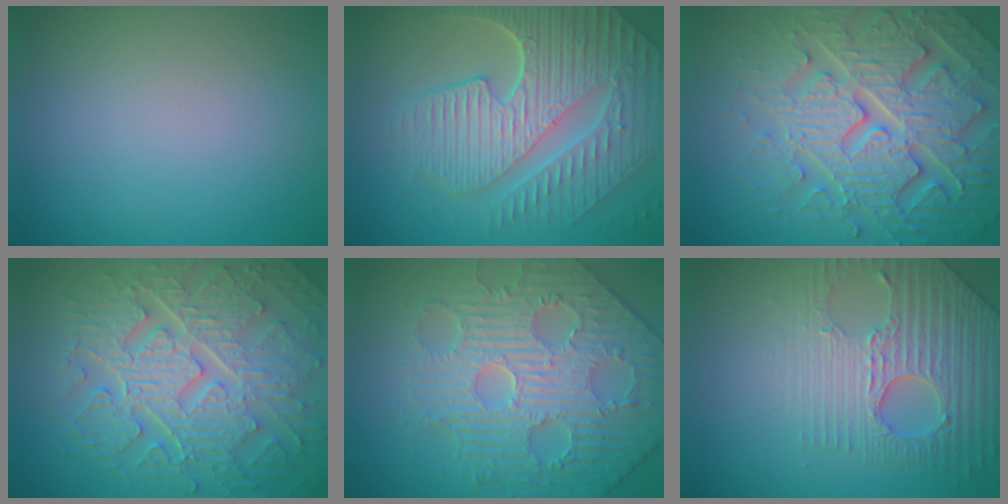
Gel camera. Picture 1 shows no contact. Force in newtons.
{"total": 9.5, "press": 6.4, "slide": 7.1}
{"total": 8.1, "press": 7.9, "slide": 2.0}
{"total": 10.5, "press": 7.0, "slide": 7.8}
{"total": 6.8, "press": 5.9, "slide": 3.3}
{"total": 4.5, "press": 4.3, "slide": 1.3}